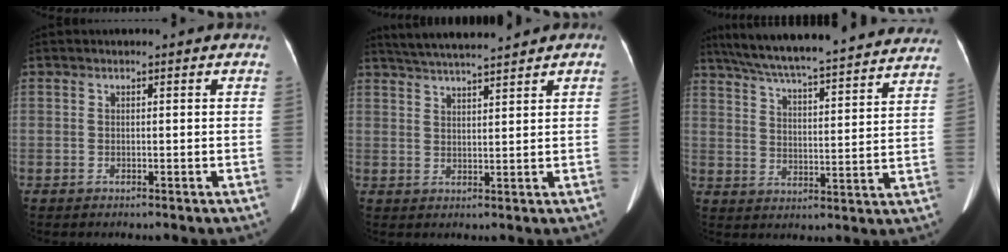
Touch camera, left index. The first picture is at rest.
{"total": 8.0, "force": [7.3, 0.0, 3.3], "torque": [-0.058, 0.024, 0.121]}
{"total": 31.3, "force": [28.1, 3.2, 13.4], "torque": [-0.224, -0.023, 0.364]}